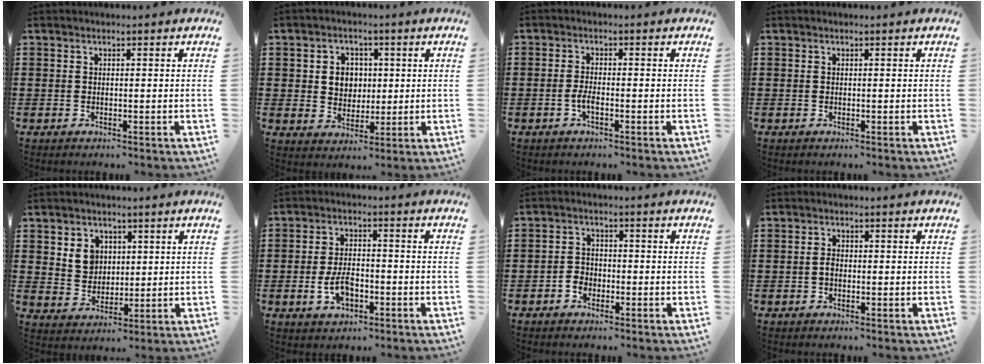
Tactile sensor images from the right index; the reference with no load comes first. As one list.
[{"total": 4.4, "force": [0.6, 4.0, 1.7], "torque": [-0.042, 0.010, 0.005]}, {"total": 2.2, "force": [-0.9, 0.5, 1.9], "torque": [-0.049, -0.004, -0.021]}, {"total": 0.0}, {"total": 4.3, "force": [1.9, 3.6, 1.2], "torque": [-0.032, 0.009, 0.033]}, {"total": 5.2, "force": [-1.9, 2.8, 3.9], "torque": [-0.087, 0.003, -0.038]}, {"total": 2.3, "force": [-1.4, 1.7, 0.6], "torque": [-0.016, 0.003, -0.031]}, {"total": 1.5, "force": [-0.4, 0.8, 1.2], "torque": [-0.031, -0.001, -0.011]}]